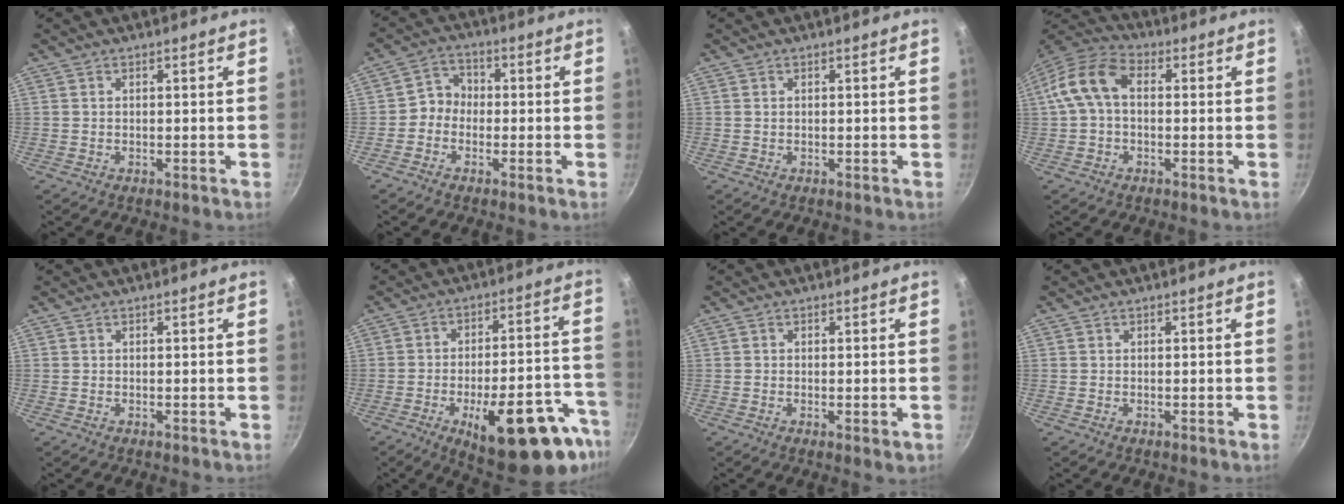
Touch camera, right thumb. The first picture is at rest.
{"total": 4.9, "force": [-1.2, 4.2, 2.3], "torque": [-0.015, 0.022, -0.038]}
{"total": 0.0}
{"total": 10.8, "force": [0.9, 6.9, 8.3], "torque": [-0.164, 0.033, 0.007]}
{"total": 0.0}
{"total": 22.0, "force": [-11.0, 7.0, 17.7], "torque": [-0.190, 0.063, -0.144]}
{"total": 2.0, "force": [-0.5, 0.6, 1.9], "torque": [-0.030, -0.007, -0.005]}
{"total": 0.0}